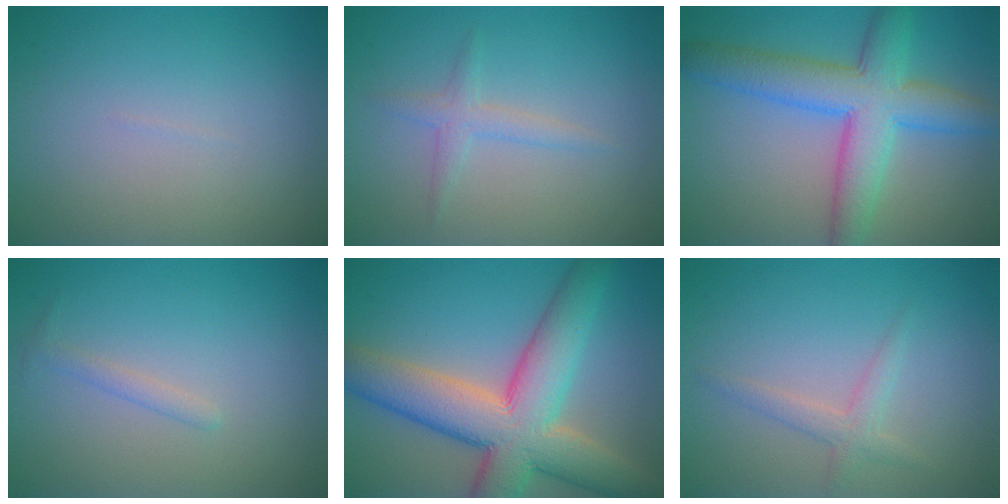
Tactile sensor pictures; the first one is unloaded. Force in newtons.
{"total": 1.7, "press": 1.7, "slide": 0.1}
{"total": 7.6, "press": 7.6, "slide": 0.1}
{"total": 1.0, "press": 1.0, "slide": 0.0}
{"total": 11.0, "press": 11.0, "slide": 0.6}
{"total": 1.8, "press": 1.8, "slide": 0.0}